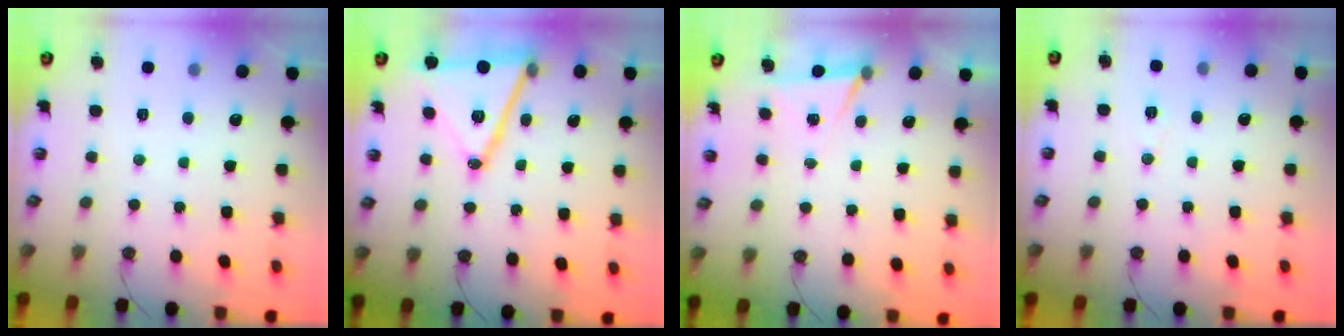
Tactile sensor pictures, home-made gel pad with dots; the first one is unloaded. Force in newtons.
{"total": 18.6, "press": 18.3, "slide": 3.4}
{"total": 5.0, "press": 2.1, "slide": 4.5}
{"total": 5.9, "press": 4.0, "slide": 4.4}